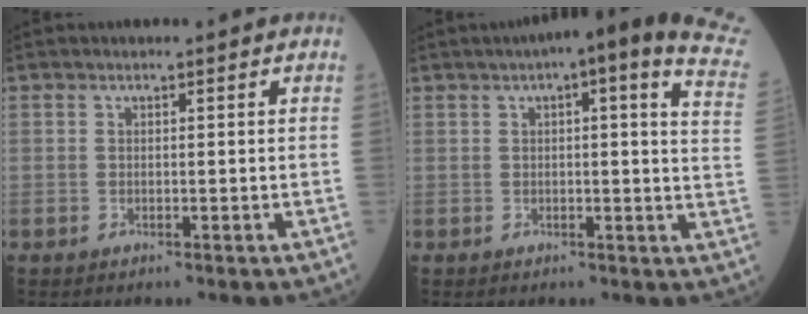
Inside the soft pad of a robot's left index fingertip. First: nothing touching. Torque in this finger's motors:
{"motor_torque": [0.96, -1.18, 0.75, 0.05]}